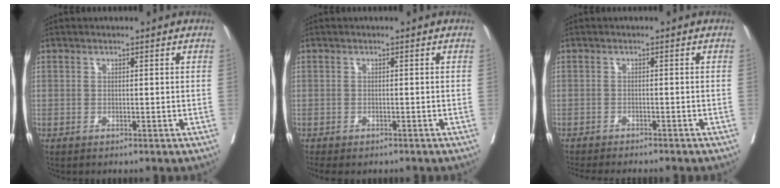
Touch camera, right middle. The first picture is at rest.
{"total": 4.1, "force": [-3.4, 1.8, 1.6], "torque": [-0.022, -0.007, -0.046]}
{"total": 10.7, "force": [-9.7, 1.6, 4.4], "torque": [-0.060, -0.019, -0.127]}